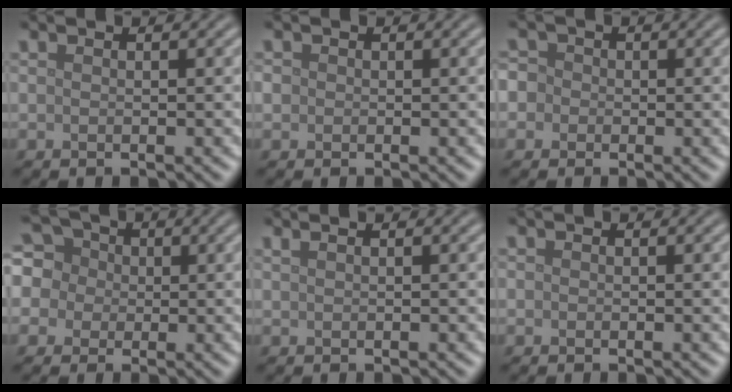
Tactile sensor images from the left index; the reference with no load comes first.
{"total": 0.9, "force": [0.0, 0.9, 0.2], "torque": [0.002, 0.000, -0.005]}
{"total": 3.1, "force": [0.1, 2.9, 1.0], "torque": [0.008, 0.024, -0.037]}
{"total": 7.6, "force": [1.3, 6.9, 3.1], "torque": [-0.061, 0.045, -0.017]}
{"total": 0.8, "force": [0.6, 0.3, 0.5], "torque": [-0.009, 0.000, 0.007]}
{"total": 0.0}